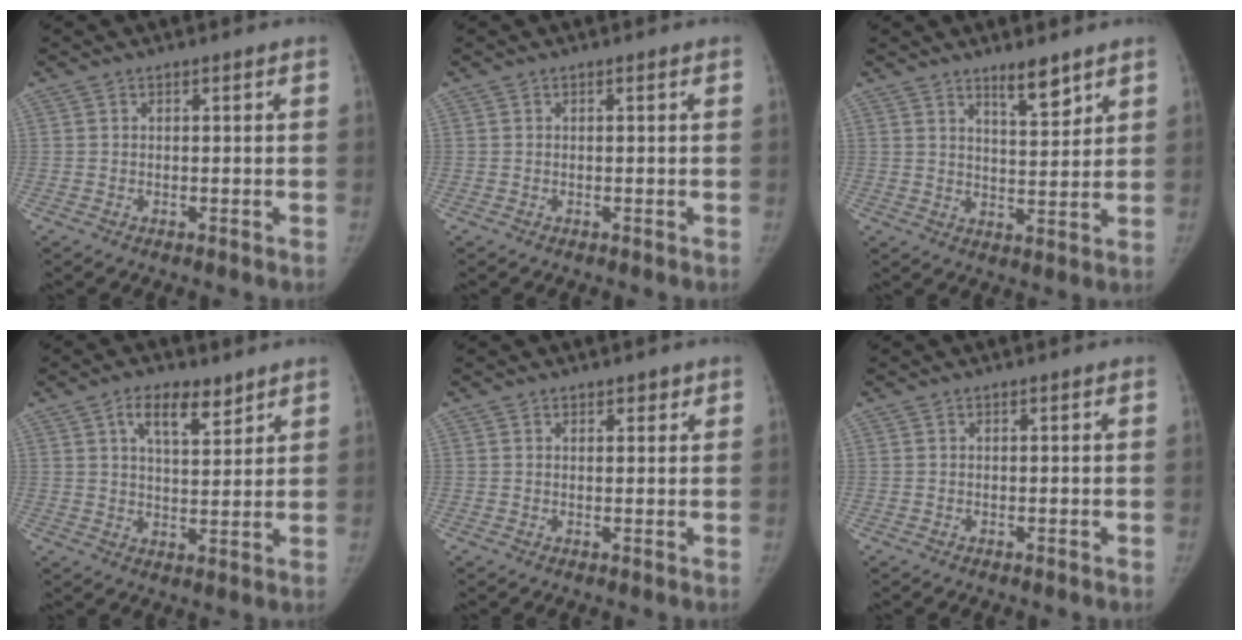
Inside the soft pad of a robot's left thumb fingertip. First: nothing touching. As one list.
[{"total": 0.0}, {"total": 5.8, "force": [4.4, 1.4, 3.6], "torque": [-0.041, -0.038, 0.071]}, {"total": 7.3, "force": [4.5, 3.2, 4.8], "torque": [-0.056, -0.026, 0.073]}, {"total": 1.5, "force": [1.2, 0.8, 0.5], "torque": [0.009, -0.006, 0.013]}, {"total": 0.0}]